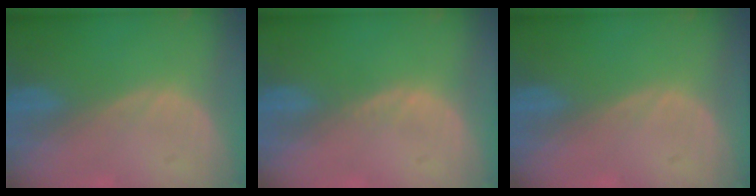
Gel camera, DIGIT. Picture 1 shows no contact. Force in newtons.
{"total": 0.7, "press": 0.6, "slide": 0.3}
{"total": 0.0}